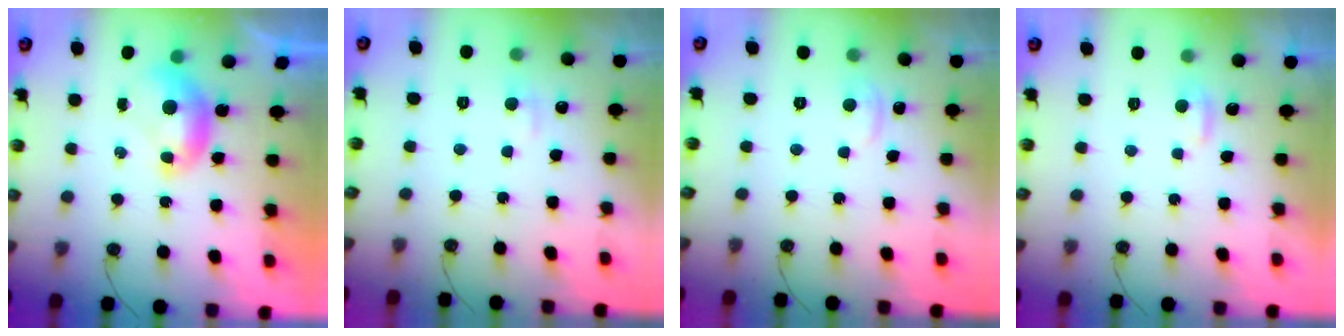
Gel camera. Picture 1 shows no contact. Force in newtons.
{"total": 1.3, "press": 1.1, "slide": 0.6}
{"total": 1.2, "press": 1.0, "slide": 0.8}
{"total": 2.2, "press": 2.2, "slide": 0.3}